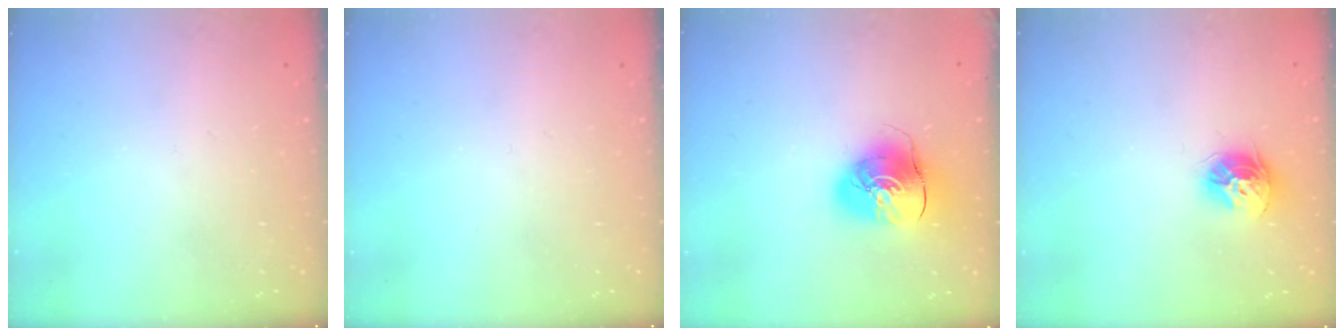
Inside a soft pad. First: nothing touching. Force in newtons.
{"total": 0.0}
{"total": 9.9, "press": 9.8, "slide": 1.4}
{"total": 10.4, "press": 10.3, "slide": 1.1}